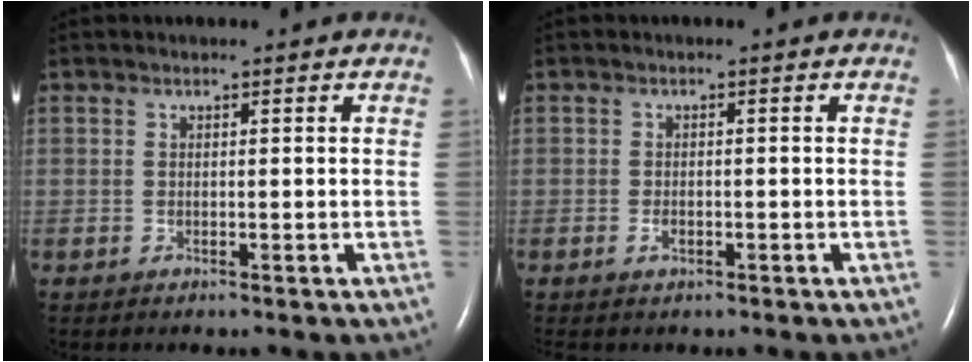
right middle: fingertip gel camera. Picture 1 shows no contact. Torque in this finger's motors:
{"motor_torque": [0.20, -0.29, 0.00, 0.02]}